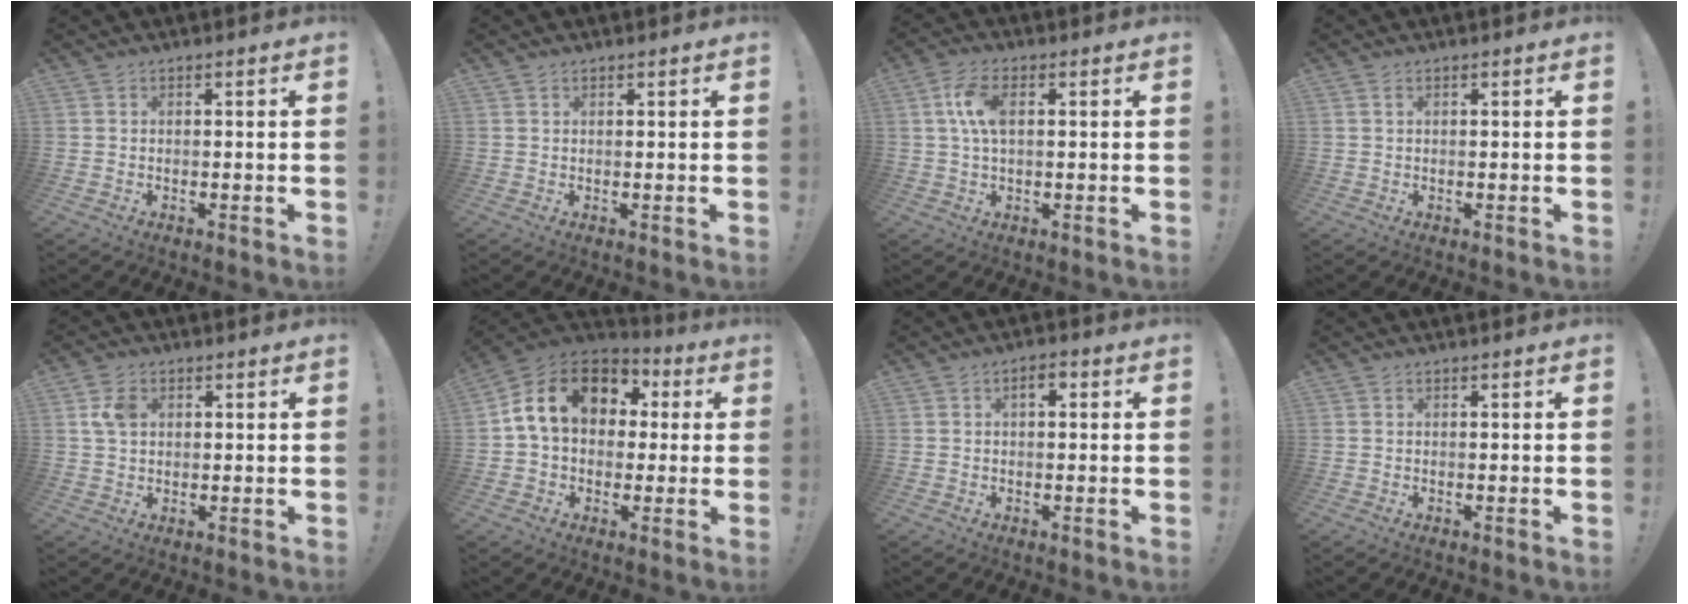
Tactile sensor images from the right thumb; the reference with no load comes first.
{"total": 0.7, "force": [0.6, 0.4, 0.1], "torque": [0.000, -0.001, 0.011]}
{"total": 8.0, "force": [1.5, 4.0, 6.8], "torque": [-0.131, 0.003, 0.025]}
{"total": 0.7, "force": [0.4, 0.4, 0.5], "torque": [-0.001, -0.002, 0.006]}
{"total": 5.7, "force": [1.5, 4.1, 3.7], "torque": [-0.067, 0.005, 0.028]}
{"total": 16.6, "force": [4.4, 11.9, 10.6], "torque": [-0.169, 0.001, 0.079]}
{"total": 2.8, "force": [0.5, 1.5, 2.3], "torque": [-0.032, 0.004, 0.004]}
{"total": 0.0}